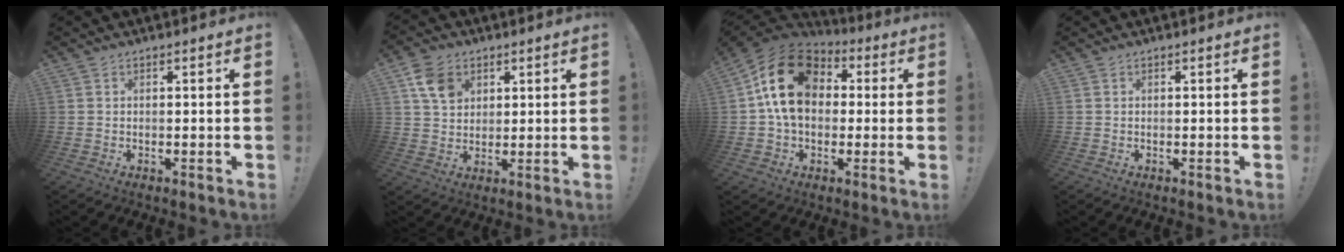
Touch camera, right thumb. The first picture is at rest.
{"total": 8.8, "force": [4.2, 6.8, 3.8], "torque": [-0.064, -0.007, 0.086]}
{"total": 19.1, "force": [3.6, 14.0, 12.5], "torque": [-0.207, 0.015, 0.071]}
{"total": 0.0}